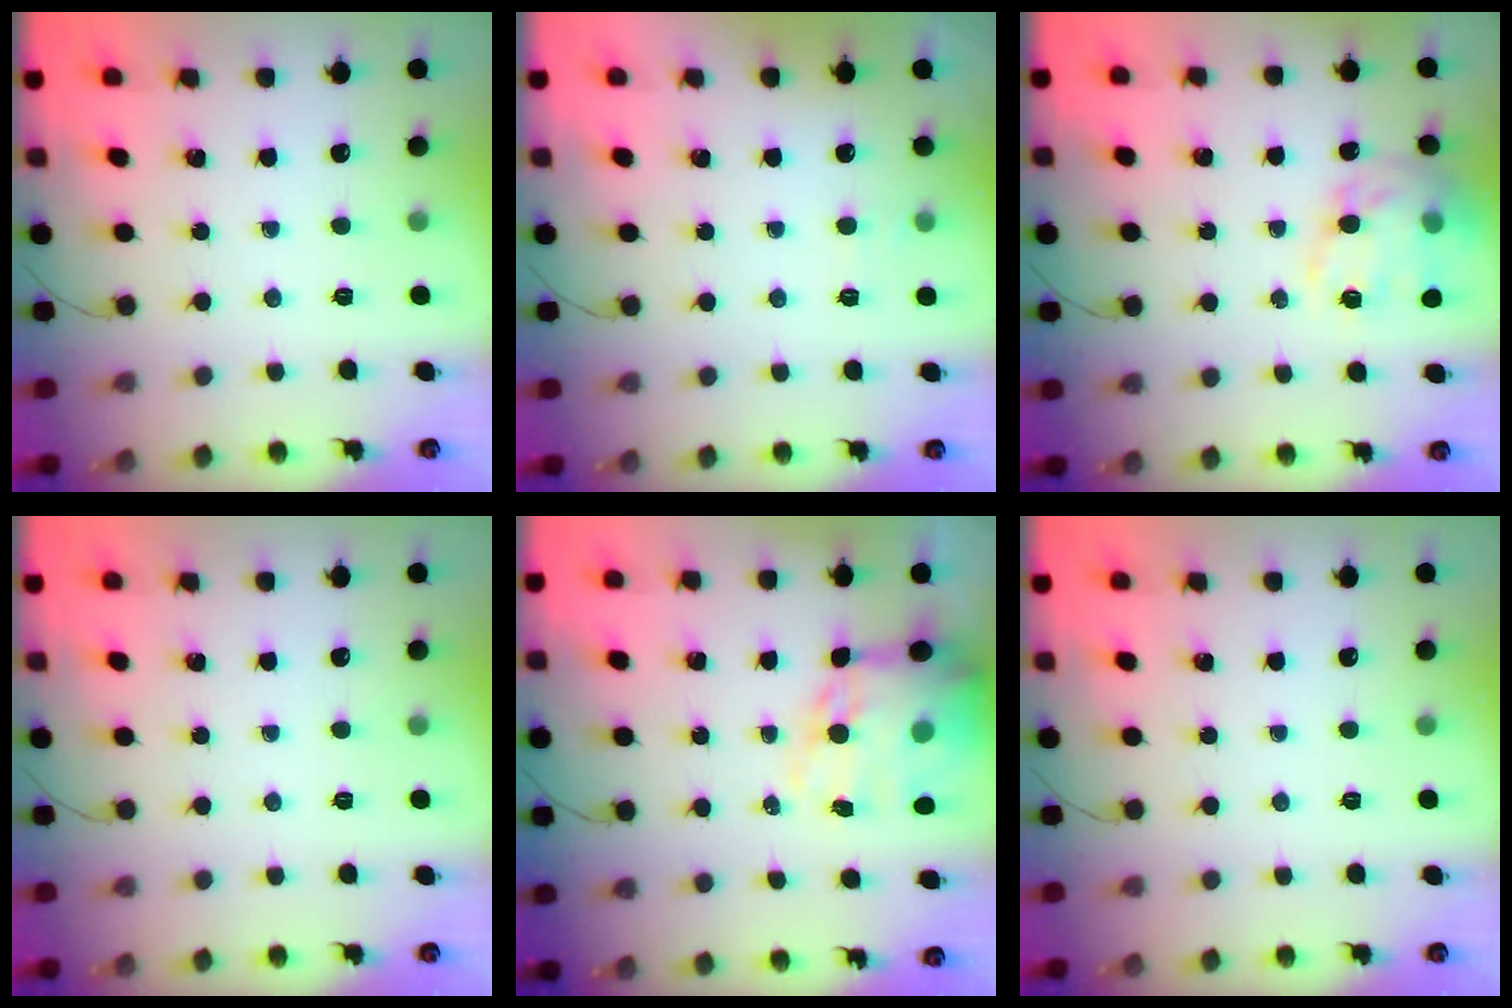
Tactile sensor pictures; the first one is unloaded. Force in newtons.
{"total": 5.0, "press": 4.8, "slide": 1.2}
{"total": 14.8, "press": 14.6, "slide": 2.5}
{"total": 0.0}
{"total": 16.3, "press": 15.9, "slide": 3.6}
{"total": 0.0}